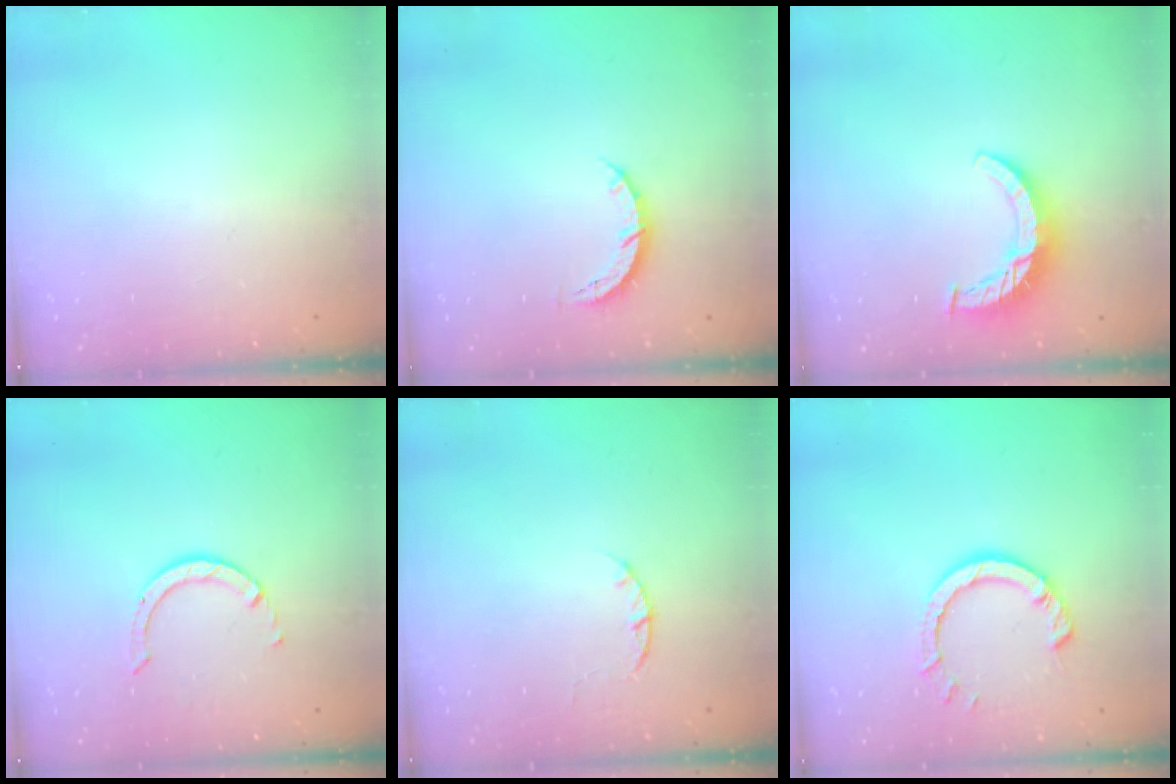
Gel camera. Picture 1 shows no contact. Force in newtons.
{"total": 4.2, "press": 4.1, "slide": 0.4}
{"total": 9.3, "press": 9.3, "slide": 0.5}
{"total": 3.6, "press": 3.6, "slide": 0.6}
{"total": 2.5, "press": 2.4, "slide": 0.4}
{"total": 6.3, "press": 6.3, "slide": 0.6}